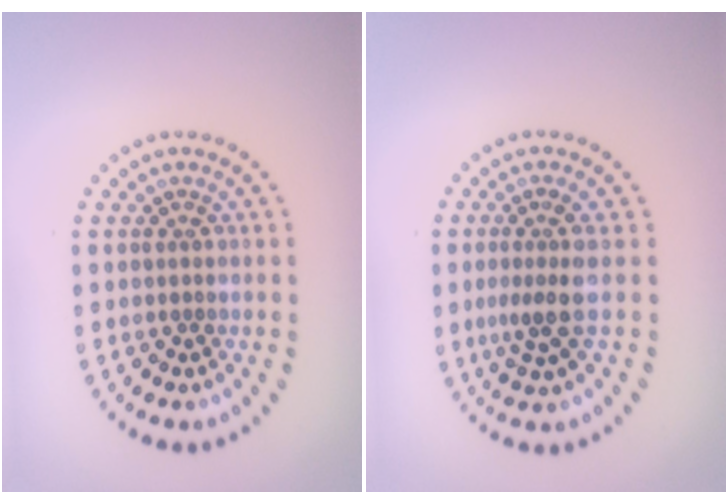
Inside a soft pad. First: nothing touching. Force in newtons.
{"total": 2.8, "press": 2.0, "slide": 2.0}